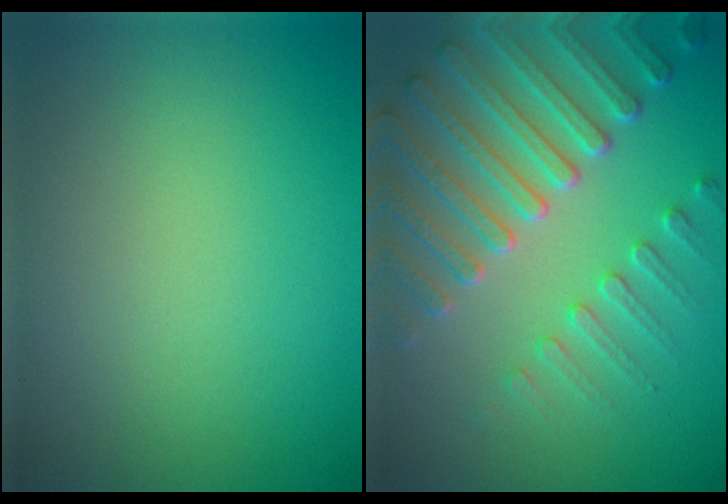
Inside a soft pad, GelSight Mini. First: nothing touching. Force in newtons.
{"total": 6.8, "press": 5.4, "slide": 4.1}